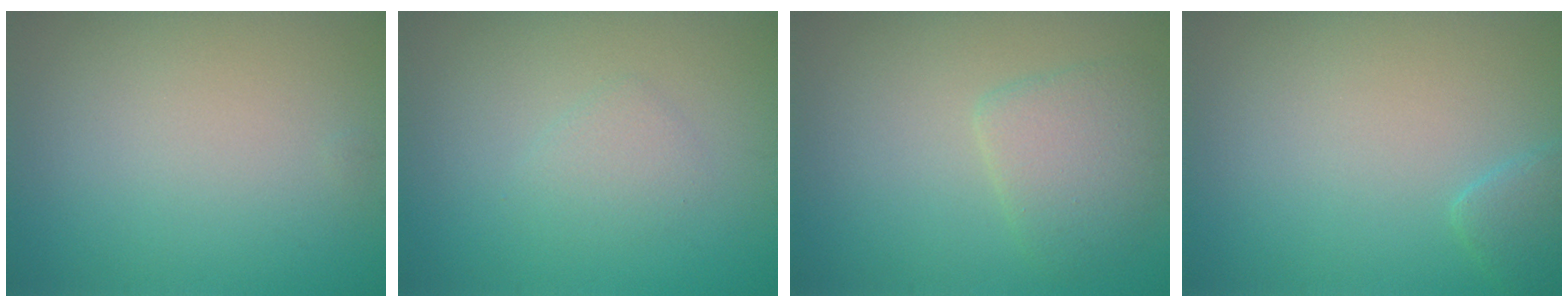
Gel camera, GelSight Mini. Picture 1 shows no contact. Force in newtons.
{"total": 1.4, "press": 1.4, "slide": 0.1}
{"total": 3.1, "press": 3.0, "slide": 0.2}
{"total": 1.7, "press": 1.7, "slide": 0.1}